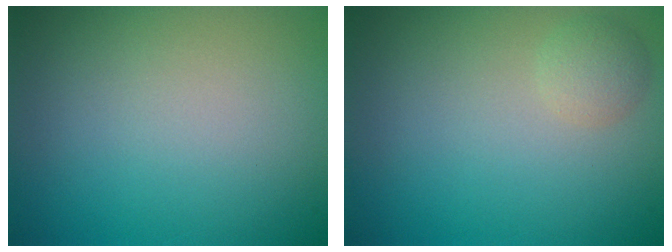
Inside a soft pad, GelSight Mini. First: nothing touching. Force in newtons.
{"total": 1.5, "press": 1.5, "slide": 0.1}